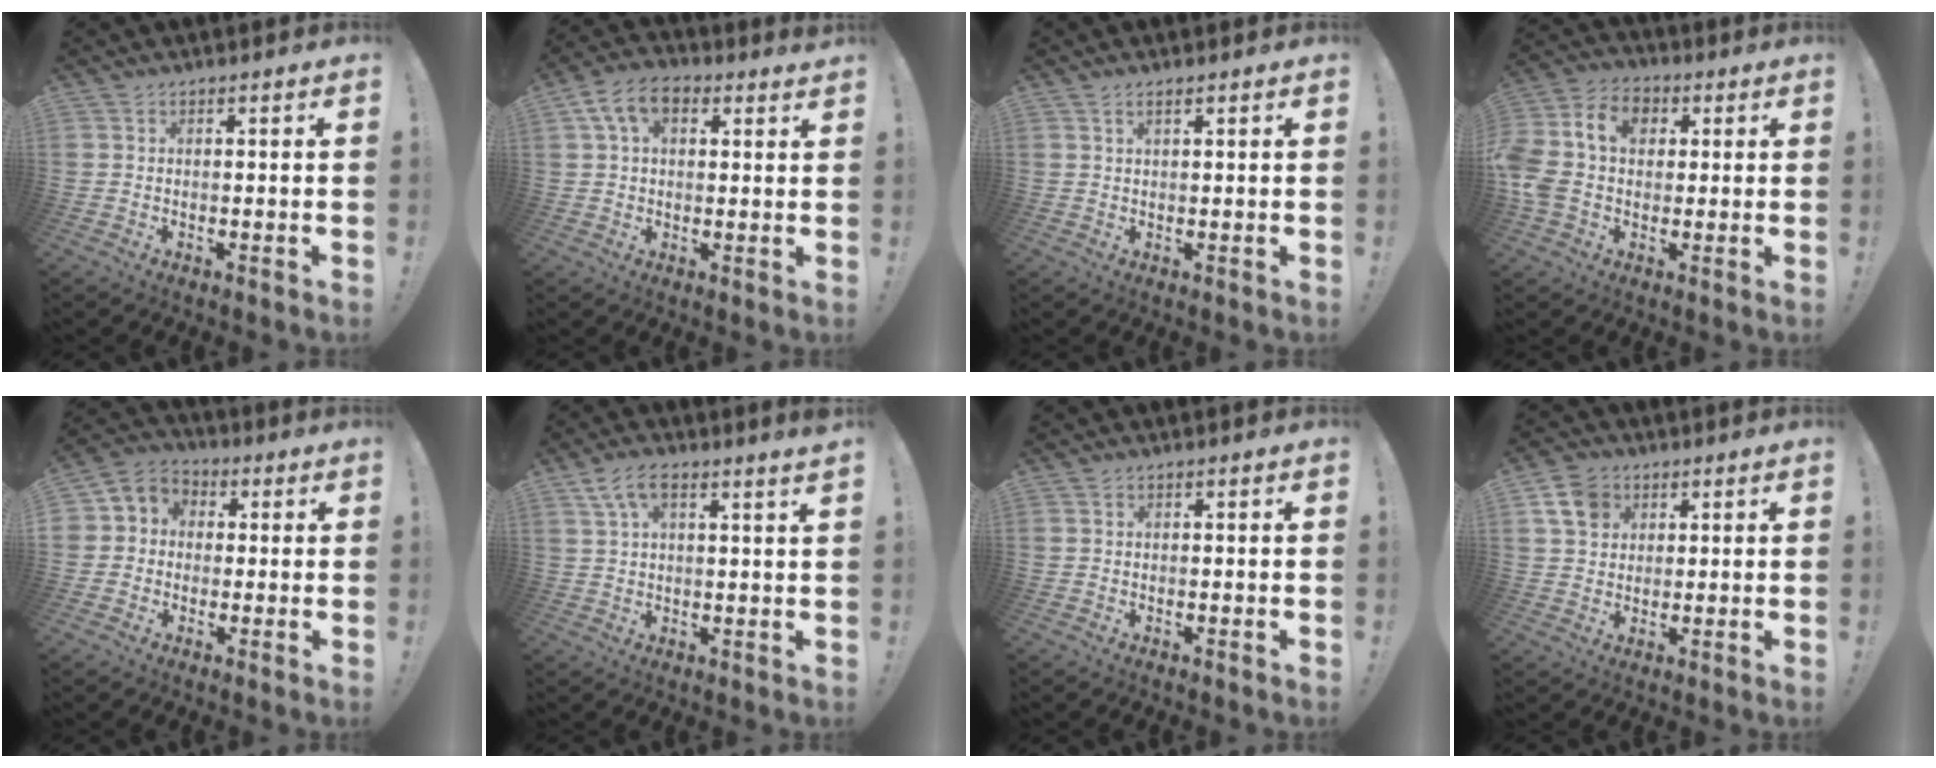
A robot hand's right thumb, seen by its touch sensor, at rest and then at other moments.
{"total": 8.9, "force": [3.7, 5.4, 6.1], "torque": [-0.103, 0.006, 0.070]}
{"total": 1.7, "force": [1.0, 0.4, 1.3], "torque": [-0.029, 0.001, 0.019]}
{"total": 14.5, "force": [1.8, 10.9, 9.4], "torque": [-0.177, 0.021, 0.035]}
{"total": 6.0, "force": [-1.1, 5.7, 1.5], "torque": [-0.017, 0.015, -0.015]}
{"total": 6.6, "force": [4.2, 1.7, 4.8], "torque": [-0.087, -0.012, 0.075]}
{"total": 0.0}
{"total": 8.3, "force": [3.7, 6.6, 3.5], "torque": [-0.051, -0.007, 0.074]}